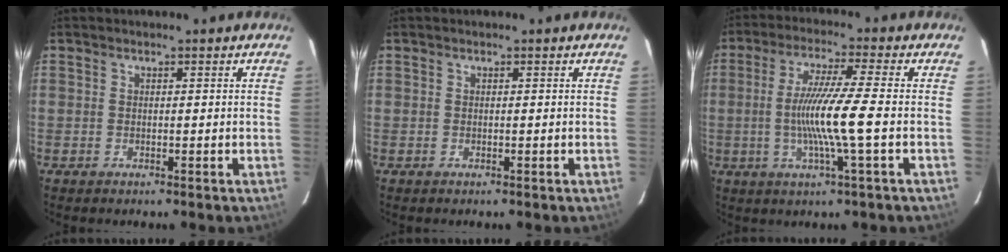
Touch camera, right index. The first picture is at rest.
{"total": 0.0}
{"total": 10.4, "force": [-1.8, -1.2, 10.1], "torque": [-0.193, -0.009, -0.033]}